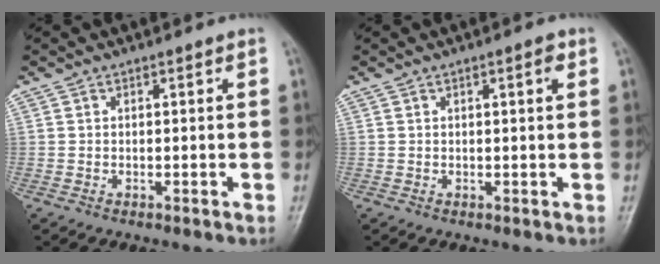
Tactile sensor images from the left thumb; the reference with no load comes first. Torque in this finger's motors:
{"motor_torque": [-0.51, 0.04, -0.06, 0.28, 0.07]}